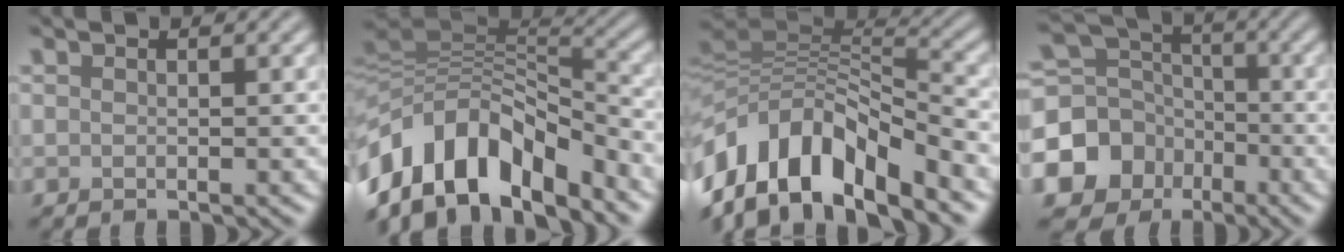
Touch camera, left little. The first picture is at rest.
{"total": 13.3, "force": [-6.6, 7.7, 8.6], "torque": [-0.177, 0.023, -0.131]}
{"total": 12.5, "force": [-6.3, 6.4, 8.8], "torque": [-0.180, 0.021, -0.125]}
{"total": 9.7, "force": [-4.1, 8.4, 2.7], "torque": [-0.086, -0.013, -0.096]}